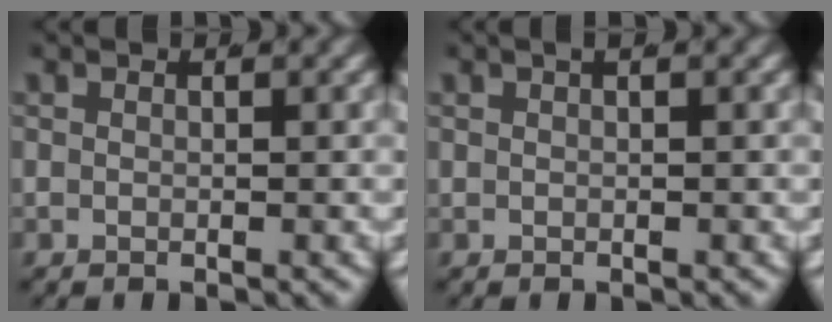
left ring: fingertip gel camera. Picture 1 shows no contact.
{"total": 0.6, "force": [0.4, 0.0, 0.5], "torque": [-0.004, 0.007, 0.007]}